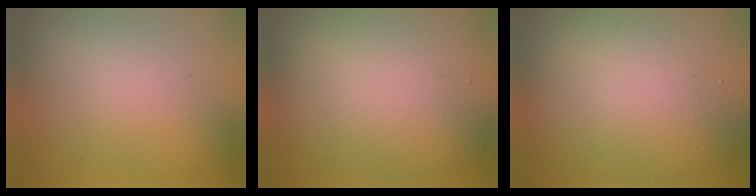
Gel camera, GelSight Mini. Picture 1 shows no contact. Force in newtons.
{"total": 11.3, "press": 11.3, "slide": 0.5}
{"total": 13.9, "press": 13.9, "slide": 0.8}